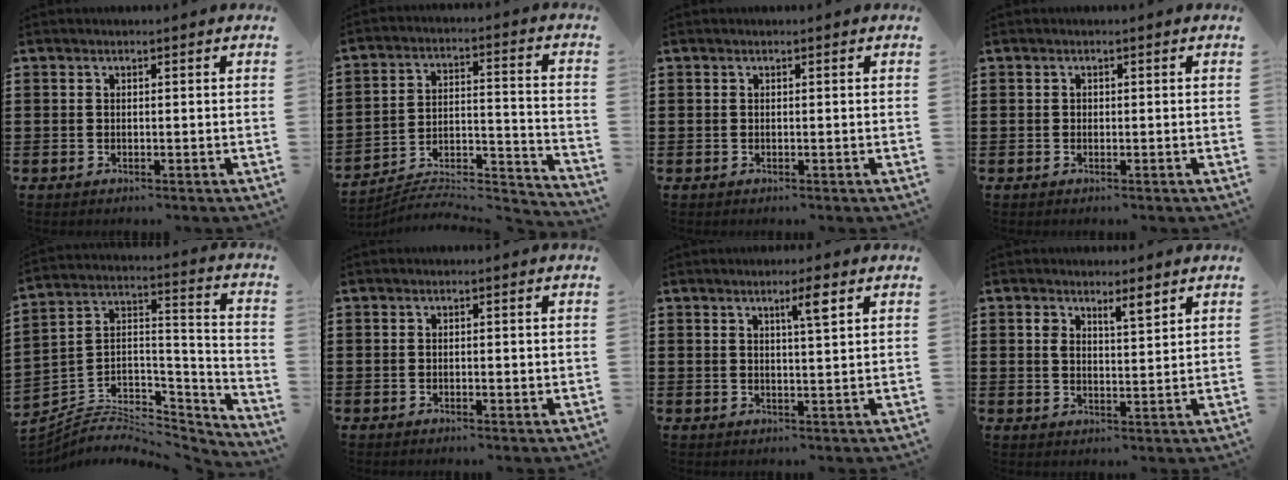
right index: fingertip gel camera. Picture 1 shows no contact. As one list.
[{"total": 6.3, "force": [-5.7, 1.7, 2.0], "torque": [-0.028, 0.002, -0.112]}, {"total": 0.0}, {"total": 0.0}, {"total": 4.9, "force": [-3.8, 2.8, 1.2], "torque": [-0.031, -0.003, -0.077]}, {"total": 0.7, "force": [-0.2, 0.3, 0.6], "torque": [-0.011, 0.000, -0.003]}, {"total": 3.3, "force": [1.9, 0.0, 2.8], "torque": [-0.043, -0.008, 0.026]}, {"total": 3.4, "force": [2.3, 0.9, 2.3], "torque": [-0.041, 0.000, 0.039]}]